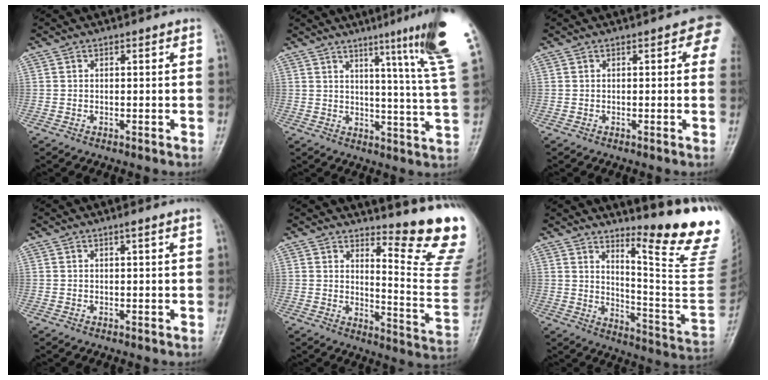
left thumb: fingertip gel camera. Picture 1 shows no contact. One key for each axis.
{"total": 16.3, "fx": 9.9, "fy": -0.7, "fz": 13.0, "tx": -0.167, "ty": -0.066, "tz": 0.119}
{"total": 3.9, "fx": 1.3, "fy": 2.1, "fz": 3.1, "tx": -0.002, "ty": 0.001, "tz": 0.003}
{"total": 1.0, "fx": 0.6, "fy": 0.0, "fz": 0.8, "tx": -0.013, "ty": 0.000, "tz": 0.008}
{"total": 15.1, "fx": 12.6, "fy": 1.2, "fz": 8.1, "tx": -0.086, "ty": -0.168, "tz": 0.158}
{"total": 18.7, "fx": 13.2, "fy": 1.6, "fz": 13.1, "tx": -0.154, "ty": -0.138, "tz": 0.190}